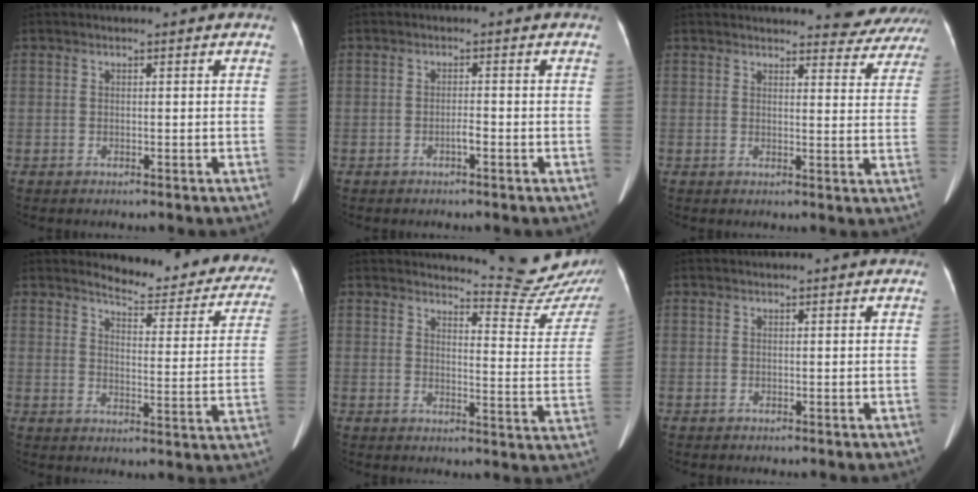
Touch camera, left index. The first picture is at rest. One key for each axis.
{"total": 1.0, "fx": -0.7, "fy": 0.0, "fz": 0.8, "tx": -0.015, "ty": 0.001, "tz": -0.012}
{"total": 13.6, "fx": 12.9, "fy": 3.3, "fz": 2.4, "tx": 0.006, "ty": -0.021, "tz": 0.121}
{"total": 16.2, "fx": 15.0, "fy": 3.7, "fz": 5.1, "tx": -0.036, "ty": -0.063, "tz": 0.156}
{"total": 13.3, "fx": 13.3, "fy": -0.7, "fz": 0.6, "tx": 0.000, "ty": -0.112, "tz": 0.140}
{"total": 1.1, "fx": 1.0, "fy": 0.4, "fz": 0.1, "tx": -0.010, "ty": 0.021, "tz": 0.012}